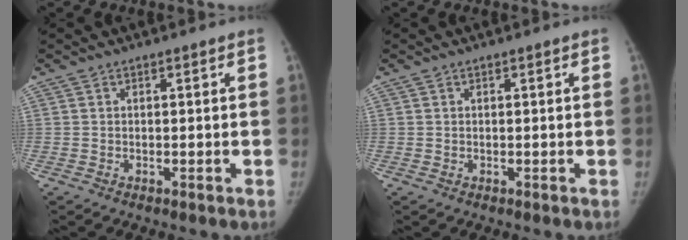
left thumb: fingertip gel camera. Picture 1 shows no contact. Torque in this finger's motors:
{"motor_torque": [-0.24, -0.29, 0.21, -0.11, -0.05]}